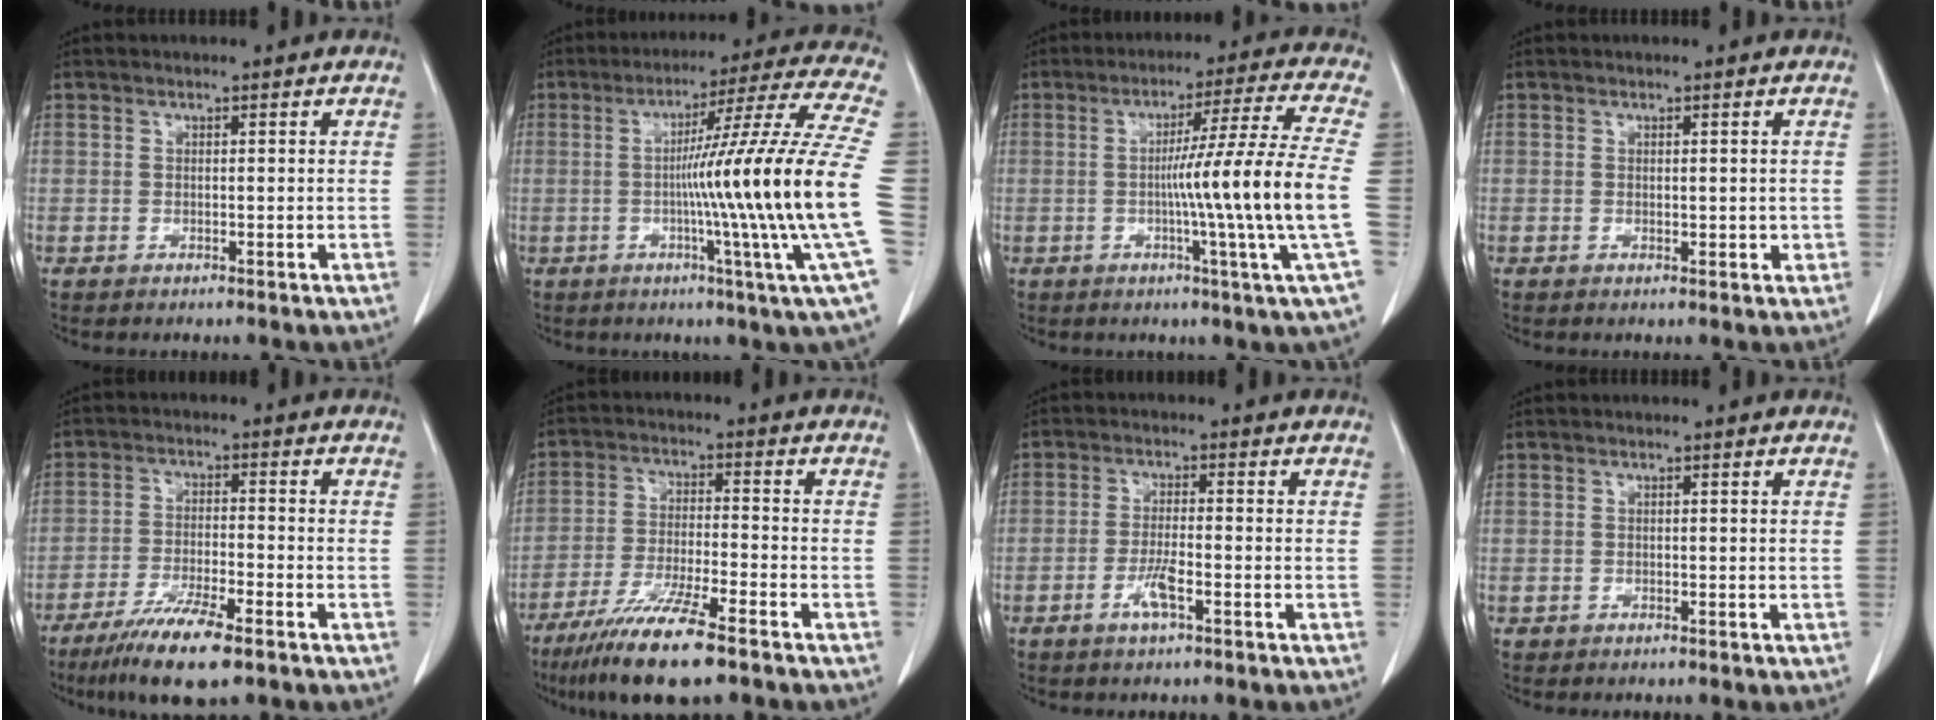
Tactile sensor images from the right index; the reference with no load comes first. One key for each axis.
{"total": 20.5, "fx": -2.5, "fy": -3.6, "fz": 20.0, "tx": -0.260, "ty": -0.012, "tz": -0.056}
{"total": 14.4, "fx": -1.7, "fy": -3.4, "fz": 13.9, "tx": -0.213, "ty": -0.014, "tz": -0.031}
{"total": 1.4, "fx": 0.1, "fy": 0.8, "fz": 1.1, "tx": -0.012, "ty": -0.003, "tz": 0.006}
{"total": 9.3, "fx": -6.3, "fy": 0.8, "fz": 6.8, "tx": -0.123, "ty": -0.024, "tz": -0.110}
{"total": 11.8, "fx": -8.1, "fy": 0.7, "fz": 8.5, "tx": -0.158, "ty": -0.032, "tz": -0.143}
{"total": 3.8, "fx": -1.8, "fy": 0.4, "fz": 3.3, "tx": -0.066, "ty": -0.003, "tz": -0.034}
{"total": 0.0}